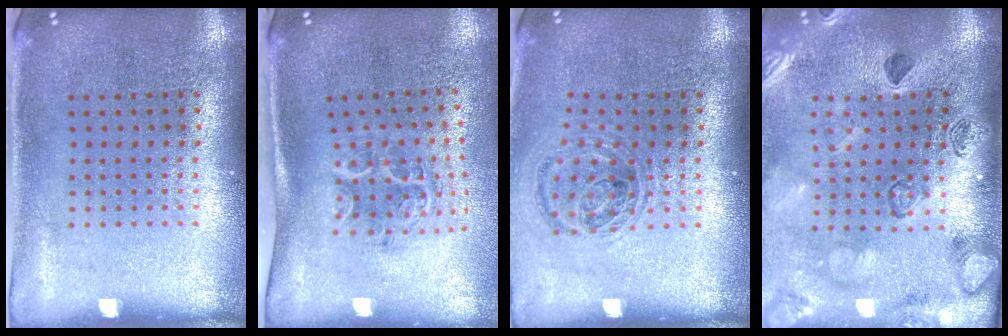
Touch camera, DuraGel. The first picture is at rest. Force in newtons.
{"total": 1.3, "press": 1.2, "slide": 0.4}
{"total": 0.9, "press": 0.9, "slide": 0.3}
{"total": 2.3, "press": 2.3, "slide": 0.5}